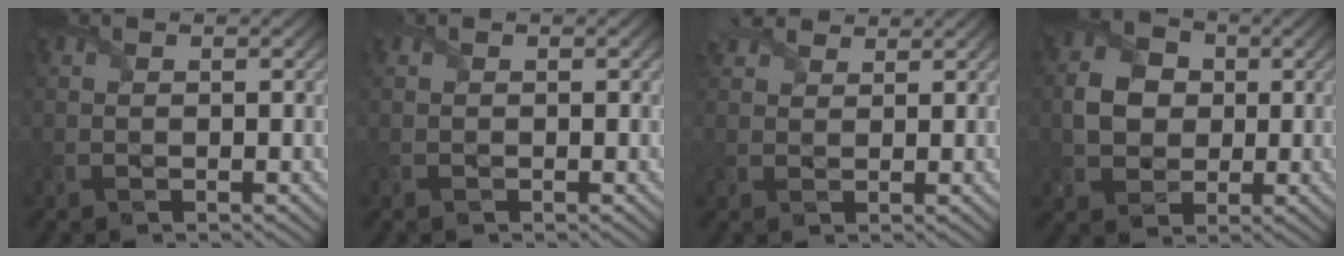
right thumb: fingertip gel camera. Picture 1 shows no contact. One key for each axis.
{"total": 0.0}
{"total": 3.6, "fx": 3.1, "fy": 1.3, "fz": 1.4, "tx": -0.040, "ty": 0.015, "tz": 0.055}
{"total": 5.2, "fx": 0.3, "fy": 4.5, "fz": 2.6, "tx": -0.062, "ty": 0.009, "tz": -0.008}